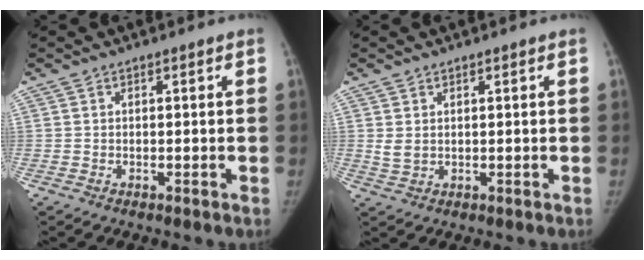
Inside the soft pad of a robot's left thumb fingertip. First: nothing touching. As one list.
[{"total": 2.2, "force": [0.8, 1.6, 1.3], "torque": [-0.017, -0.008, 0.022]}]